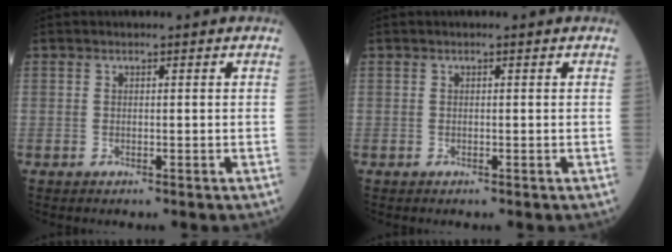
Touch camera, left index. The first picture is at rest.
{"total": 0.0}